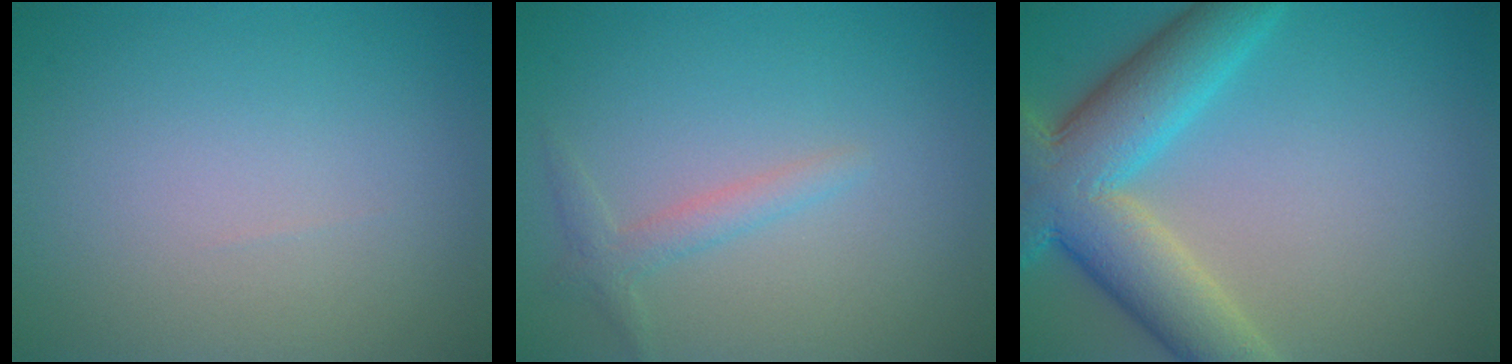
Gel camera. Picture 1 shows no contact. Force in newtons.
{"total": 1.6, "press": 1.6, "slide": 0.1}
{"total": 9.2, "press": 9.2, "slide": 0.5}